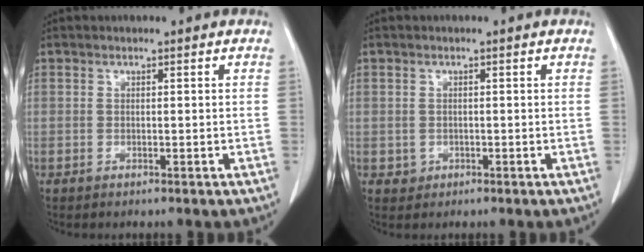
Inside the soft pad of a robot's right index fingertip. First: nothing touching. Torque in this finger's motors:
{"motor_torque": [-0.19, 0.07, -0.47, -0.08]}